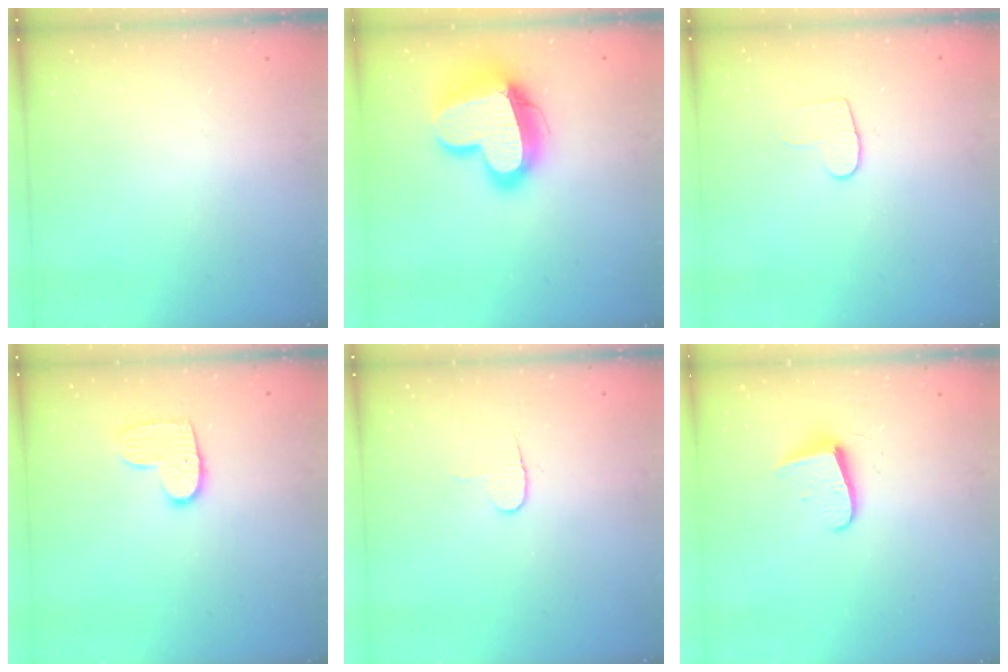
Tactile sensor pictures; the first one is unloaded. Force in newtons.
{"total": 19.4, "press": 19.3, "slide": 1.7}
{"total": 6.4, "press": 6.4, "slide": 0.6}
{"total": 8.7, "press": 8.7, "slide": 0.4}
{"total": 5.3, "press": 5.3, "slide": 0.5}
{"total": 6.8, "press": 6.8, "slide": 0.7}